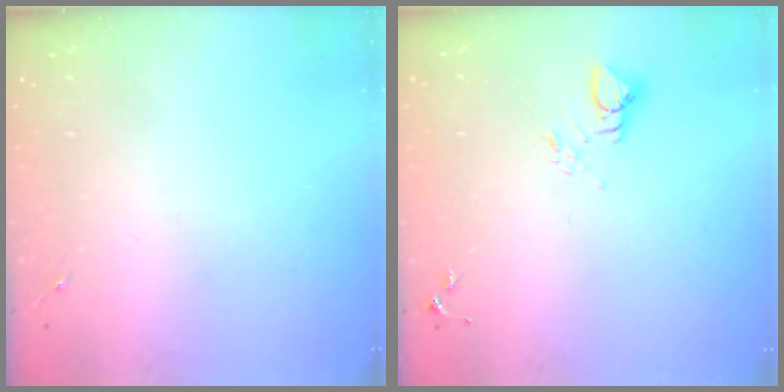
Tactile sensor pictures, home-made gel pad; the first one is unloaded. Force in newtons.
{"total": 3.7, "press": 3.7, "slide": 0.1}